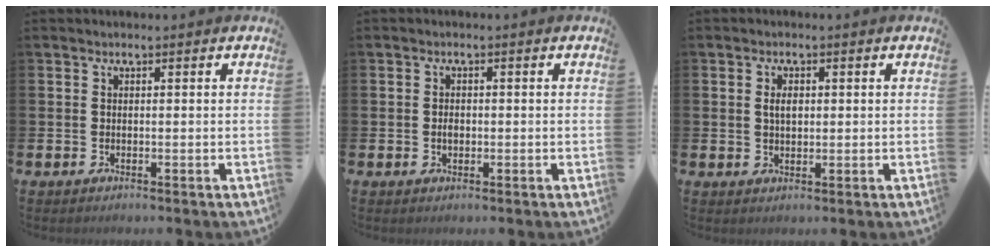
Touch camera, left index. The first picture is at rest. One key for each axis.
{"total": 1.4, "fx": -0.1, "fy": 0.9, "fz": 1.0, "tx": -0.013, "ty": 0.004, "tz": -0.005}
{"total": 2.1, "fx": 0.6, "fy": 1.2, "fz": 1.6, "tx": -0.012, "ty": -0.002, "tz": 0.005}